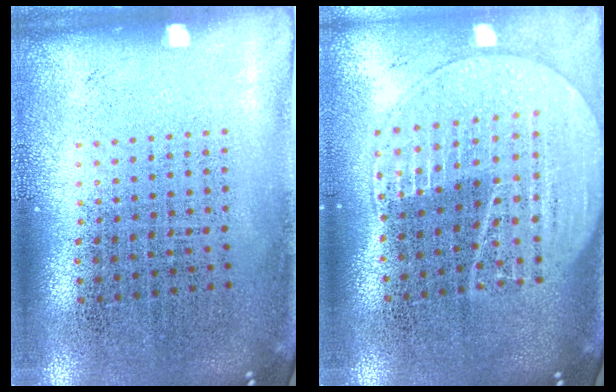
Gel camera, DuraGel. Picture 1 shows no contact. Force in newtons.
{"total": 2.0, "press": 1.7, "slide": 0.9}